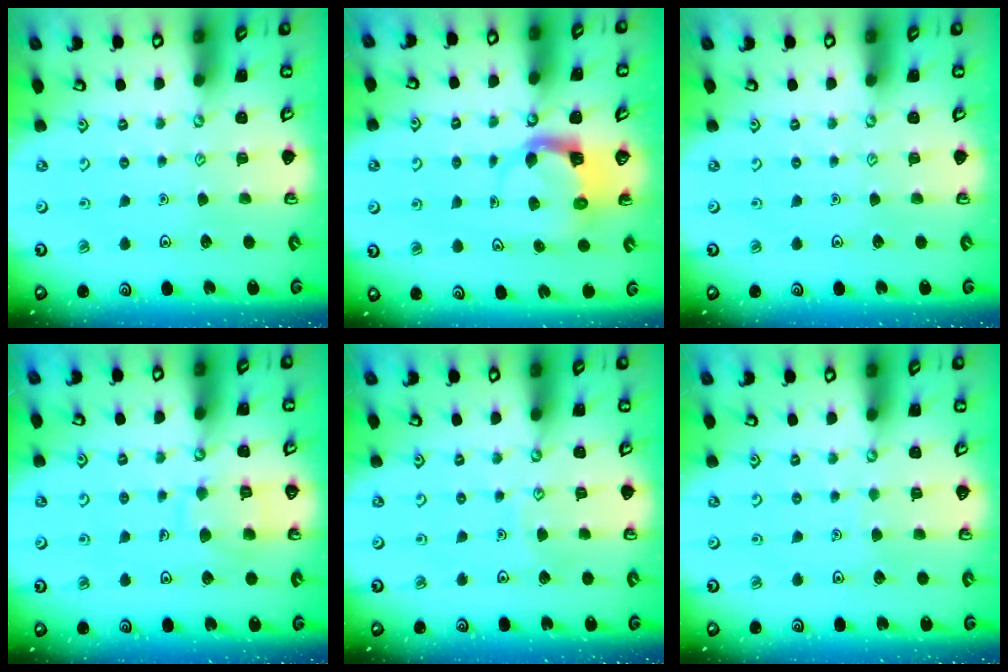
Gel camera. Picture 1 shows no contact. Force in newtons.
{"total": 3.6, "press": 3.6, "slide": 0.7}
{"total": 0.0}
{"total": 9.2, "press": 9.2, "slide": 0.7}
{"total": 3.4, "press": 3.3, "slide": 0.3}
{"total": 1.5, "press": 1.5, "slide": 0.2}